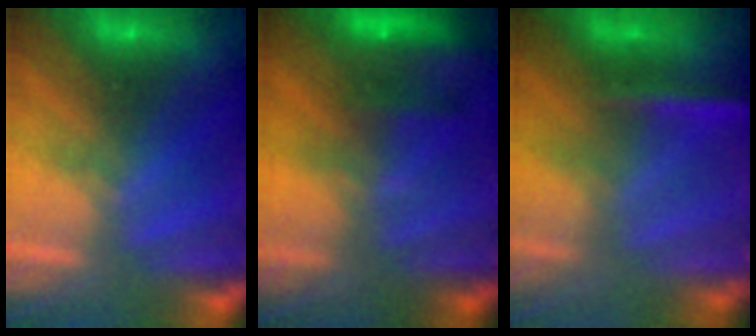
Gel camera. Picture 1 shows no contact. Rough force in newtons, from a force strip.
{"total": 10.5}
{"total": 2.9}